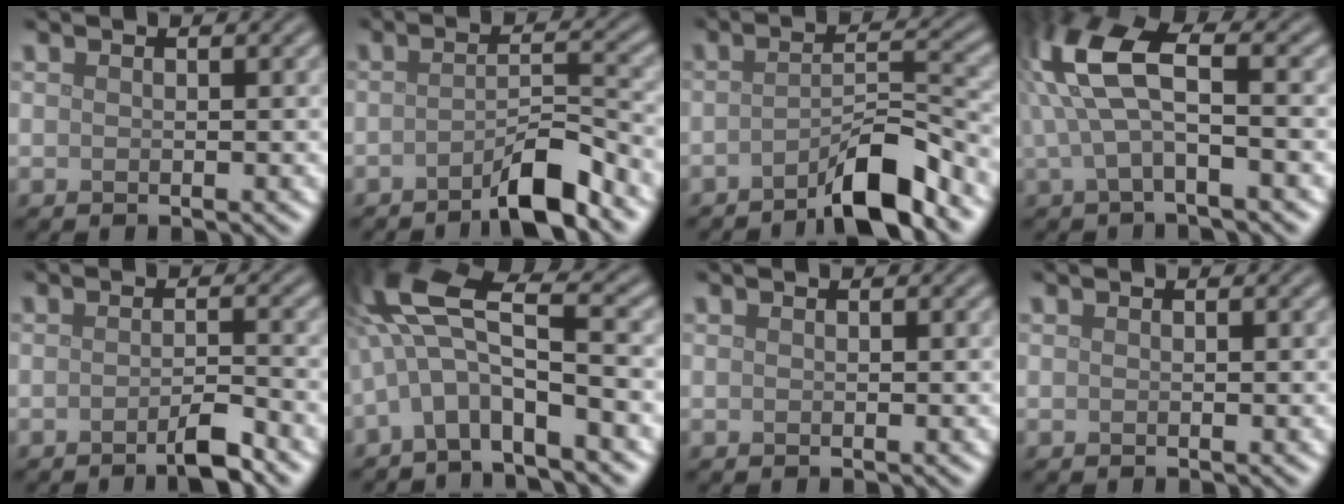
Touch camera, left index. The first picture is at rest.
{"total": 4.5, "force": [-3.1, 0.7, 3.2], "torque": [-0.049, 0.010, -0.061]}
{"total": 5.5, "force": [-3.7, 0.8, 4.0], "torque": [-0.060, 0.012, -0.070]}
{"total": 6.5, "force": [0.8, 2.5, 5.9], "torque": [-0.132, 0.016, 0.008]}
{"total": 2.4, "force": [-1.5, 0.4, 1.8], "torque": [-0.027, 0.001, -0.033]}
{"total": 7.9, "force": [-1.7, 2.3, 7.4], "torque": [-0.142, 0.028, -0.049]}
{"total": 0.0}
{"total": 0.0}